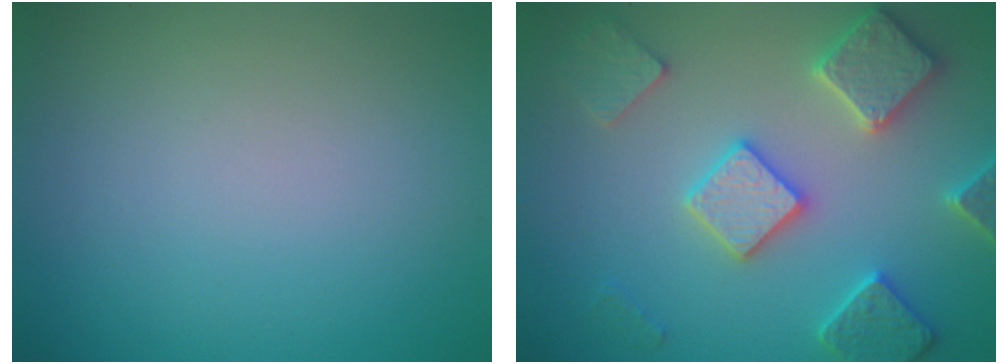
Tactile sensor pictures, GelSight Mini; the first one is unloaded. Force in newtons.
{"total": 5.5, "press": 5.4, "slide": 1.3}